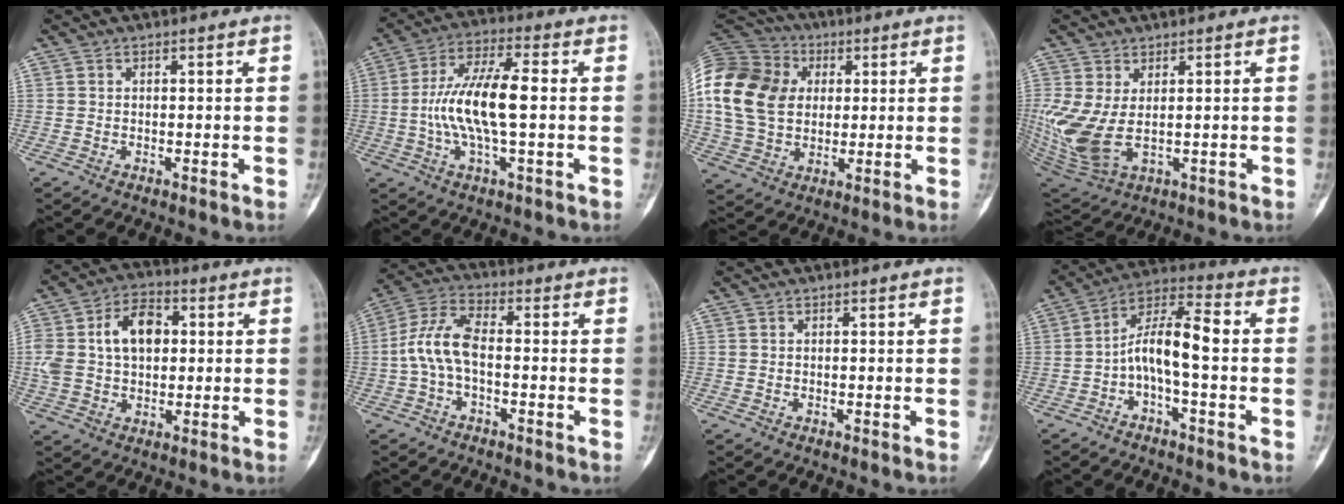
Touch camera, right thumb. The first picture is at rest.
{"total": 13.0, "force": [-0.5, 4.1, 12.3], "torque": [-0.253, 0.021, -0.013]}
{"total": 21.6, "force": [3.1, 16.5, 13.7], "torque": [-0.284, 0.018, 0.059]}
{"total": 10.5, "force": [0.4, 5.7, 8.7], "torque": [-0.207, -0.010, 0.029]}
{"total": 13.8, "force": [2.1, 8.9, 10.3], "torque": [-0.173, 0.020, 0.033]}
{"total": 8.2, "force": [-1.3, 3.9, 7.1], "torque": [-0.152, 0.031, -0.034]}
{"total": 0.0}
{"total": 9.8, "force": [-1.6, 3.2, 9.1], "torque": [-0.169, 0.051, -0.034]}